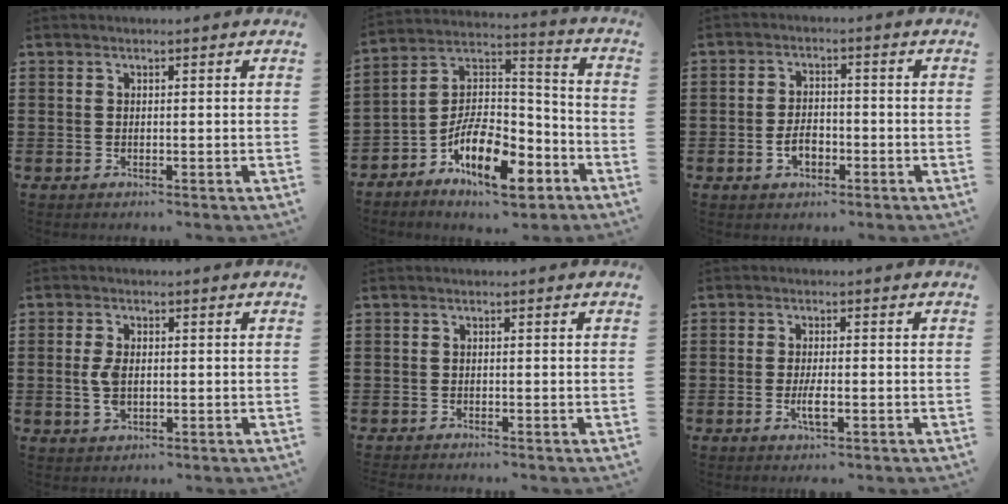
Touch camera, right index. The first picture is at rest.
{"total": 13.3, "force": [-7.9, 5.9, 9.0], "torque": [-0.167, 0.028, -0.144]}
{"total": 3.7, "force": [-1.3, 2.4, 2.5], "torque": [-0.039, 0.003, -0.026]}
{"total": 3.8, "force": [-0.2, 2.0, 3.2], "torque": [-0.076, -0.002, -0.008]}
{"total": 0.7, "force": [-0.7, -0.1, 0.0], "torque": [-0.001, -0.002, -0.014]}
{"total": 3.5, "force": [-1.1, 0.8, 3.2], "torque": [-0.069, -0.007, -0.023]}